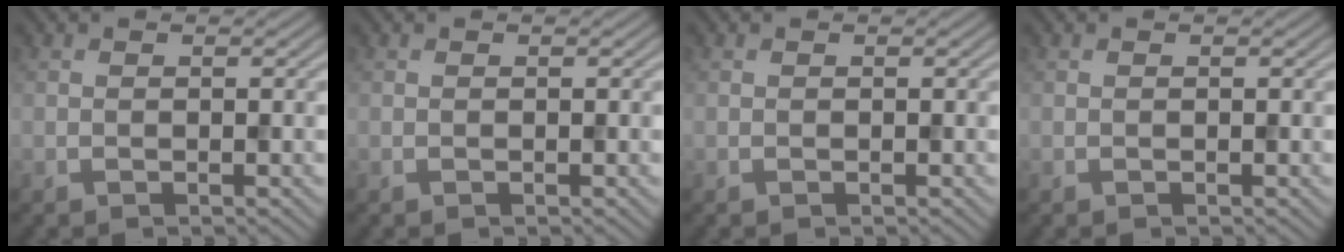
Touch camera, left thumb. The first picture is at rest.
{"total": 0.0}
{"total": 0.0}
{"total": 0.0}